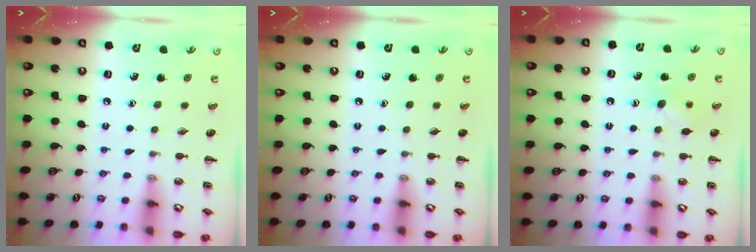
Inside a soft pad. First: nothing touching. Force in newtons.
{"total": 0.0}
{"total": 5.7, "press": 5.6, "slide": 1.1}